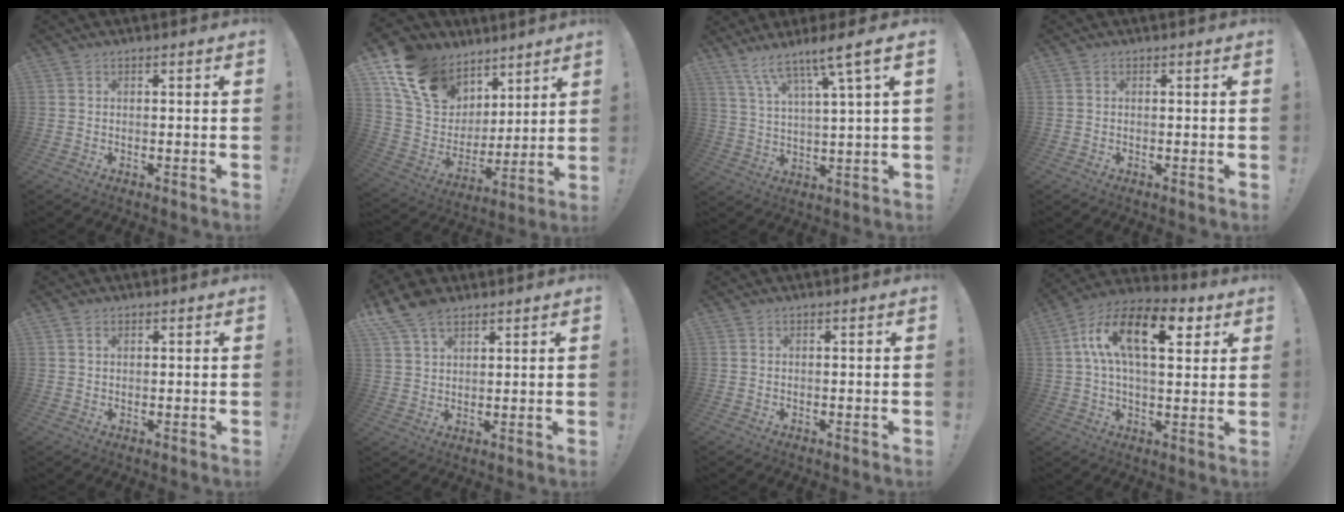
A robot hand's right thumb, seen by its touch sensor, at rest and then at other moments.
{"total": 16.5, "force": [10.6, 11.5, 5.3], "torque": [-0.102, -0.066, 0.216]}
{"total": 8.3, "force": [6.7, -0.3, 4.8], "torque": [-0.097, -0.046, 0.110]}
{"total": 0.0}
{"total": 1.1, "force": [0.7, 0.7, 0.5], "torque": [-0.009, -0.001, 0.013]}
{"total": 8.8, "force": [5.8, 4.9, 4.5], "torque": [-0.074, -0.021, 0.112]}
{"total": 0.0}
{"total": 19.2, "force": [6.0, 9.4, 15.7], "torque": [-0.269, -0.001, 0.094]}